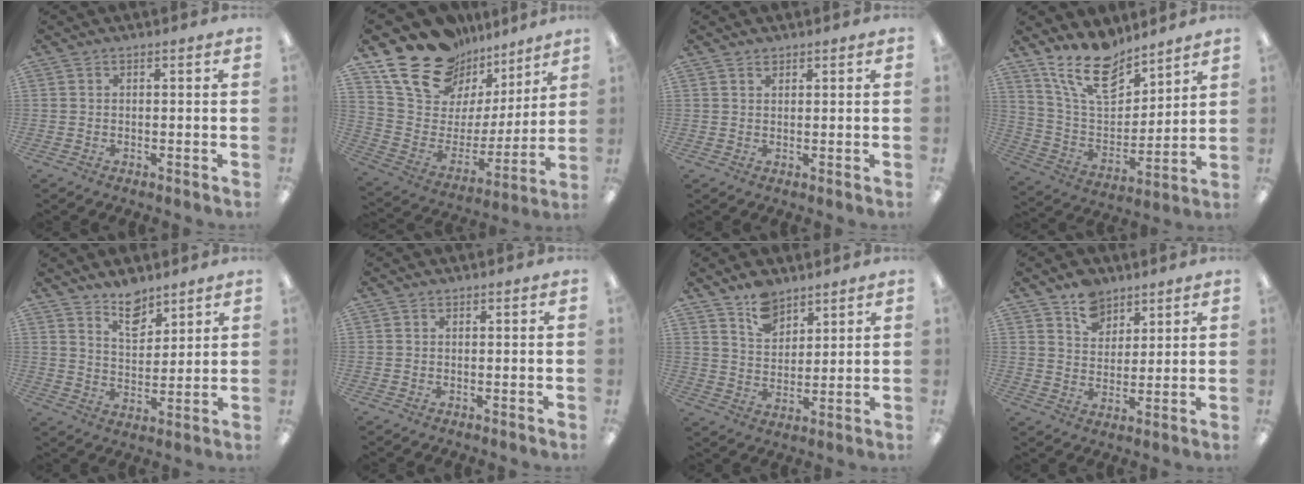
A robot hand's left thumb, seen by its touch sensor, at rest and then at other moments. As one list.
[{"total": 20.0, "force": [15.6, 10.8, 6.5], "torque": [-0.123, -0.119, 0.287]}, {"total": 1.2, "force": [1.0, 0.6, 0.1], "torque": [0.006, -0.004, 0.019]}, {"total": 16.1, "force": [12.3, 7.0, 7.7], "torque": [-0.152, -0.070, 0.226]}, {"total": 8.3, "force": [6.8, 4.0, 2.8], "torque": [-0.037, -0.041, 0.122]}, {"total": 0.0}, {"total": 8.0, "force": [6.4, 4.4, 2.0], "torque": [-0.032, -0.037, 0.119]}, {"total": 8.3, "force": [6.0, 5.4, 1.8], "torque": [-0.031, -0.030, 0.113]}]